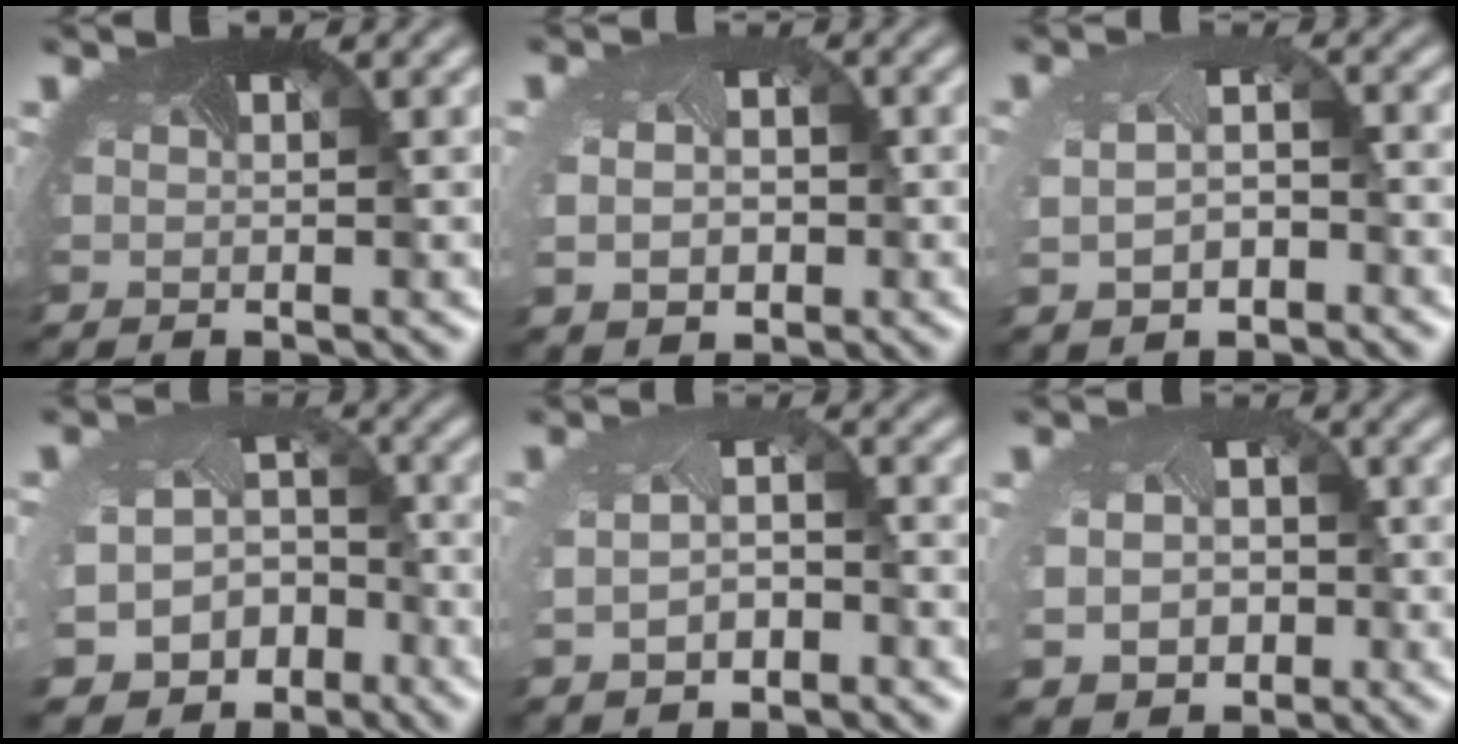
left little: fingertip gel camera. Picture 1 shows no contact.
{"total": 4.7, "force": [-0.4, 3.8, 2.8], "torque": [-0.057, -0.015, 0.007]}
{"total": 4.2, "force": [-0.4, 2.6, 3.2], "torque": [-0.076, -0.011, 0.004]}
{"total": 9.4, "force": [-5.3, 7.0, 3.1], "torque": [-0.070, -0.049, -0.066]}
{"total": 3.8, "force": [-0.6, 2.3, 2.9], "torque": [-0.069, -0.012, -0.004]}
{"total": 7.8, "force": [-1.8, 6.3, 4.2], "torque": [-0.081, -0.044, -0.016]}